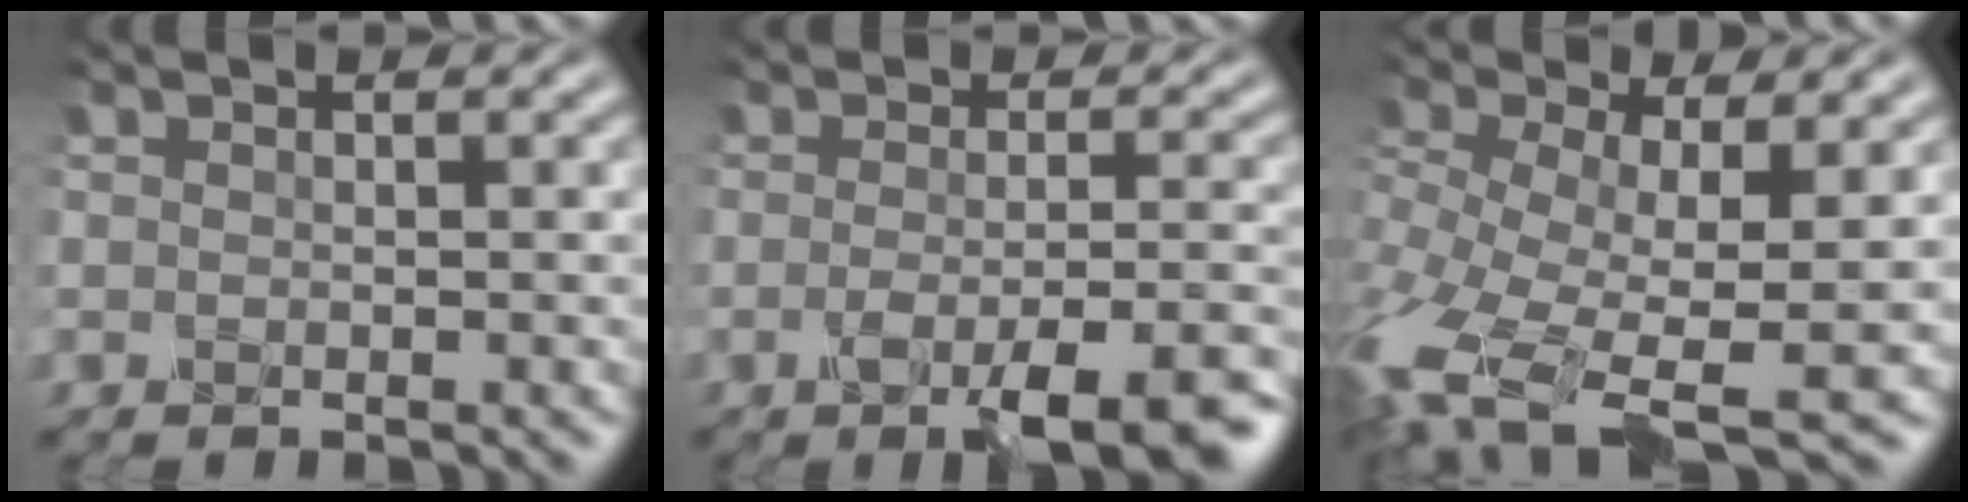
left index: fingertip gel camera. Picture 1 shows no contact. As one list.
[{"total": 6.5, "force": [-3.4, 1.8, 5.3], "torque": [-0.081, 0.001, -0.052]}, {"total": 9.2, "force": [-4.3, 4.0, 7.1], "torque": [-0.191, -0.019, -0.068]}]